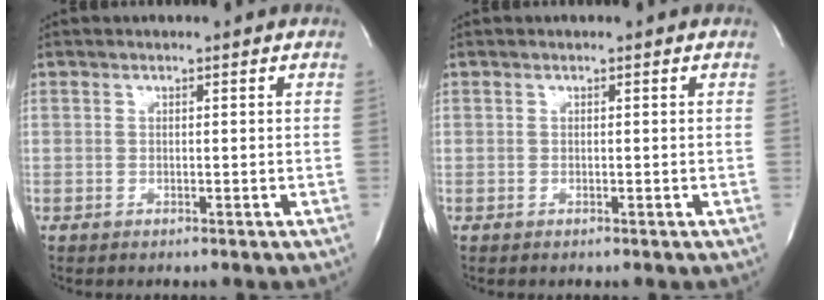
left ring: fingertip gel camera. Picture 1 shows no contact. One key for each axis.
{"total": 0.0}